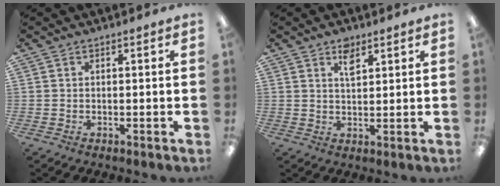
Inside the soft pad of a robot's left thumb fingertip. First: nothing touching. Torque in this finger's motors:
{"motor_torque": [0.54, 0.30, 0.29, -0.18, 0.00]}